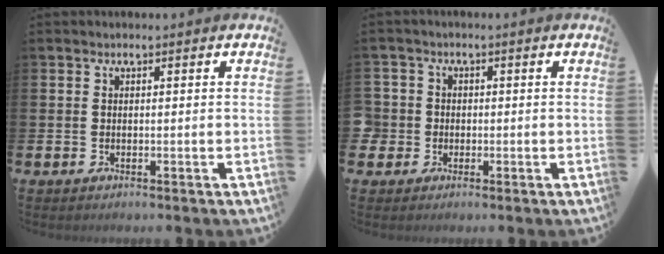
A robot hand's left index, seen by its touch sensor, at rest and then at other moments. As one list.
[{"total": 2.7, "force": [-0.3, 2.7, -0.1], "torque": [-0.007, 0.008, -0.012]}]